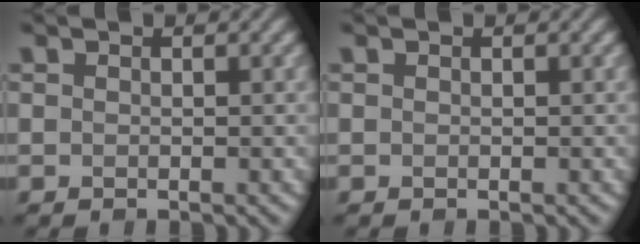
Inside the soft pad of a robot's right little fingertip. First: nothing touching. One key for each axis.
{"total": 0.0}